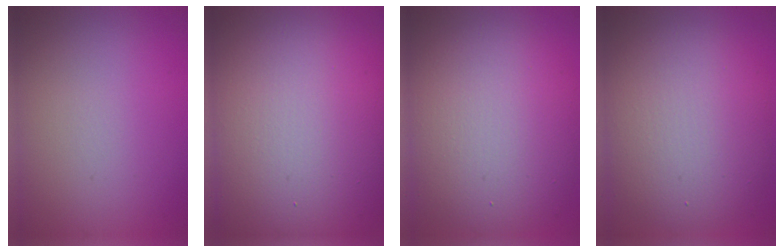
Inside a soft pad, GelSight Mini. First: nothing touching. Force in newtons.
{"total": 20.6, "press": 20.6, "slide": 0.9}
{"total": 10.8, "press": 10.8, "slide": 0.9}
{"total": 9.2, "press": 9.2, "slide": 0.4}